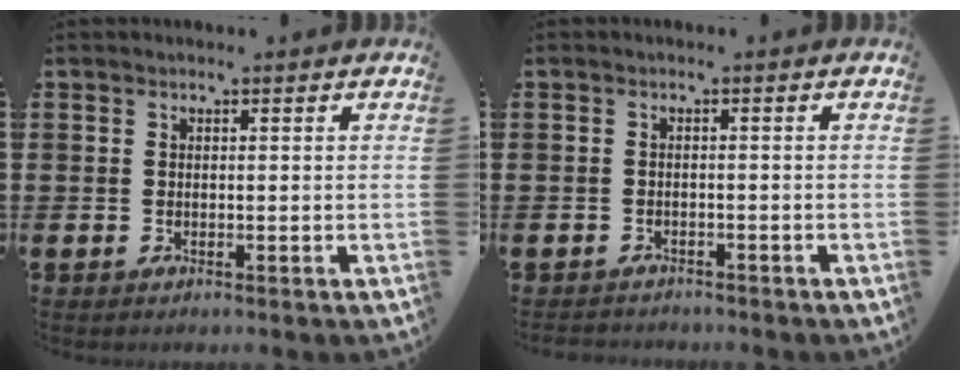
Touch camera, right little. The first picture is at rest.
{"total": 0.9, "force": [-0.9, 0.2, -0.1], "torque": [-0.002, 0.001, -0.019]}